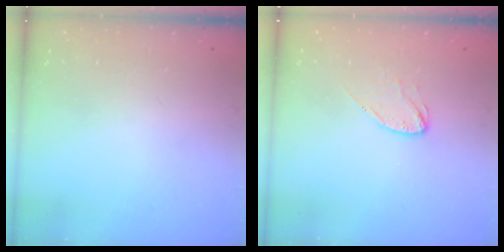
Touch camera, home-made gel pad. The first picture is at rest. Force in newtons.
{"total": 6.4, "press": 6.4, "slide": 0.5}